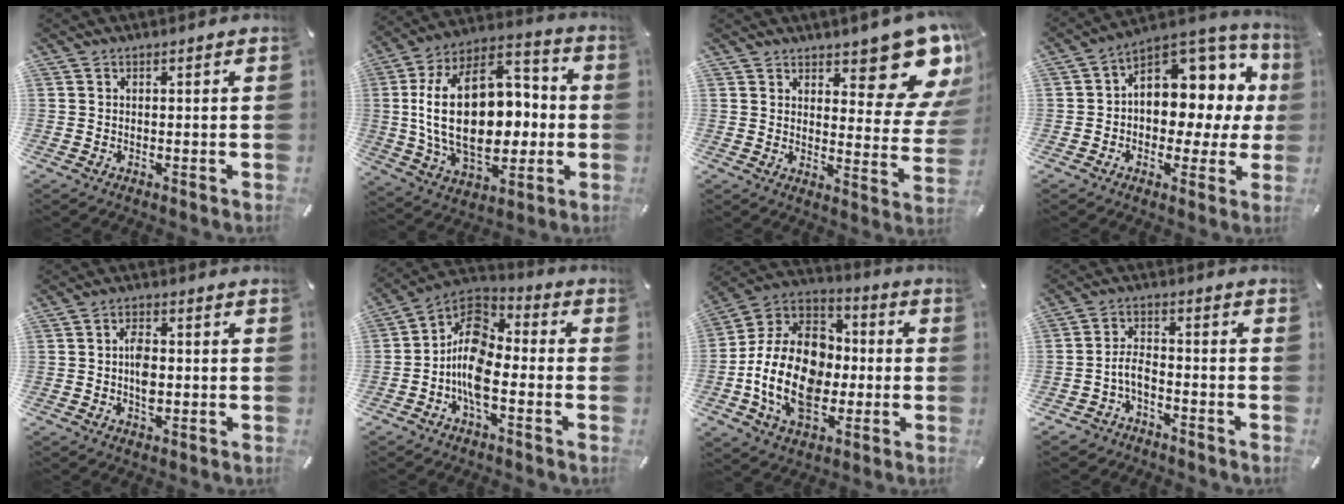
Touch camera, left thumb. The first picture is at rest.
{"total": 28.0, "force": [0.2, 18.1, 21.4], "torque": [-0.406, 0.000, 0.013]}
{"total": 14.8, "force": [10.7, 5.7, 8.4], "torque": [-0.080, -0.101, 0.180]}
{"total": 9.8, "force": [2.3, 7.8, 5.4], "torque": [-0.060, -0.042, 0.045]}
{"total": 5.1, "force": [-0.3, 3.0, 4.1], "torque": [-0.068, -0.002, -0.009]}
{"total": 11.3, "force": [-3.8, 6.5, 8.4], "torque": [-0.187, 0.006, -0.073]}
{"total": 20.7, "force": [-4.4, 15.2, 13.3], "torque": [-0.288, 0.018, -0.078]}
{"total": 5.4, "force": [-2.9, 3.4, 3.1], "torque": [-0.073, 0.012, -0.059]}